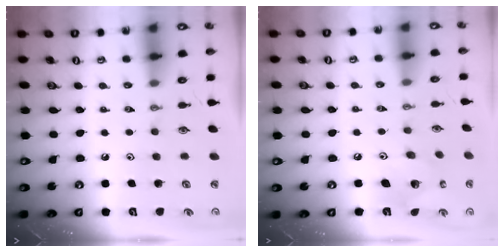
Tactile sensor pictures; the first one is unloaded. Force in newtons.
{"total": 10.4, "press": 10.3, "slide": 0.9}